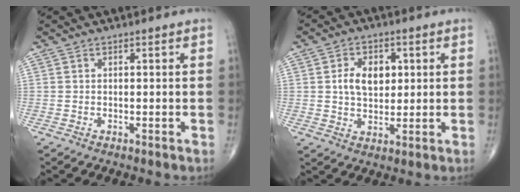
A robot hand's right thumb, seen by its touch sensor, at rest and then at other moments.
{"total": 7.4, "force": [1.4, 5.0, 5.3], "torque": [-0.069, -0.003, 0.023]}